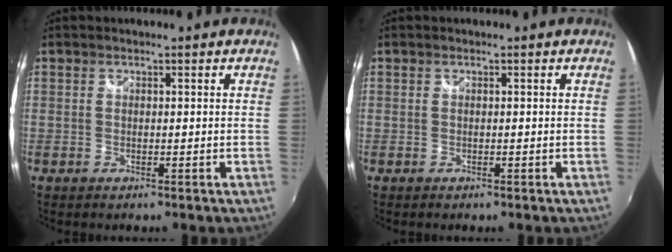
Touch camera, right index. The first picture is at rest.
{"total": 0.0}